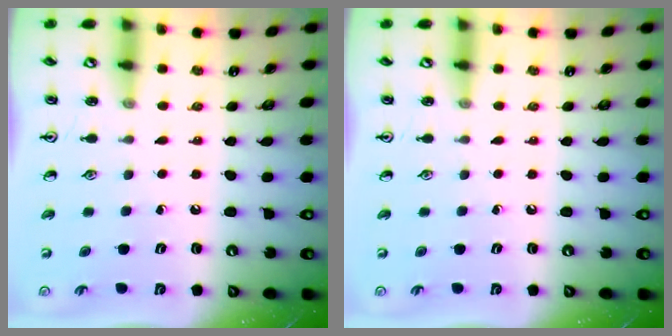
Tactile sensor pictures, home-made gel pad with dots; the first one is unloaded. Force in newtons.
{"total": 0.0}